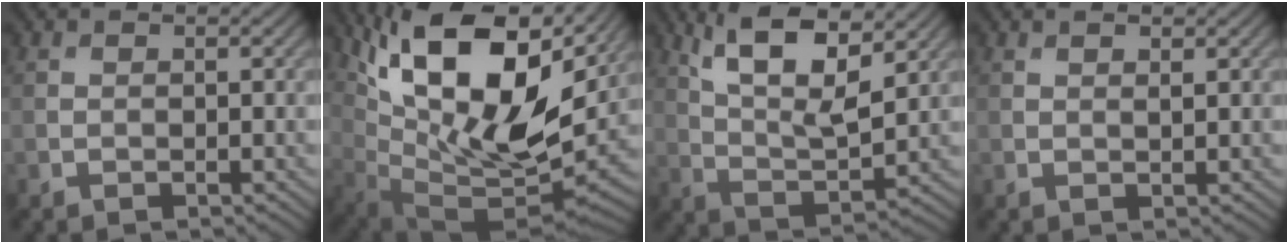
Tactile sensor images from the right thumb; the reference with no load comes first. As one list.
[{"total": 18.3, "force": [8.2, 8.4, 14.1], "torque": [-0.287, 0.018, 0.148]}, {"total": 11.6, "force": [6.6, 4.0, 8.6], "torque": [-0.171, 0.002, 0.118]}, {"total": 1.0, "force": [0.7, 0.2, 0.7], "torque": [-0.014, 0.000, 0.013]}]